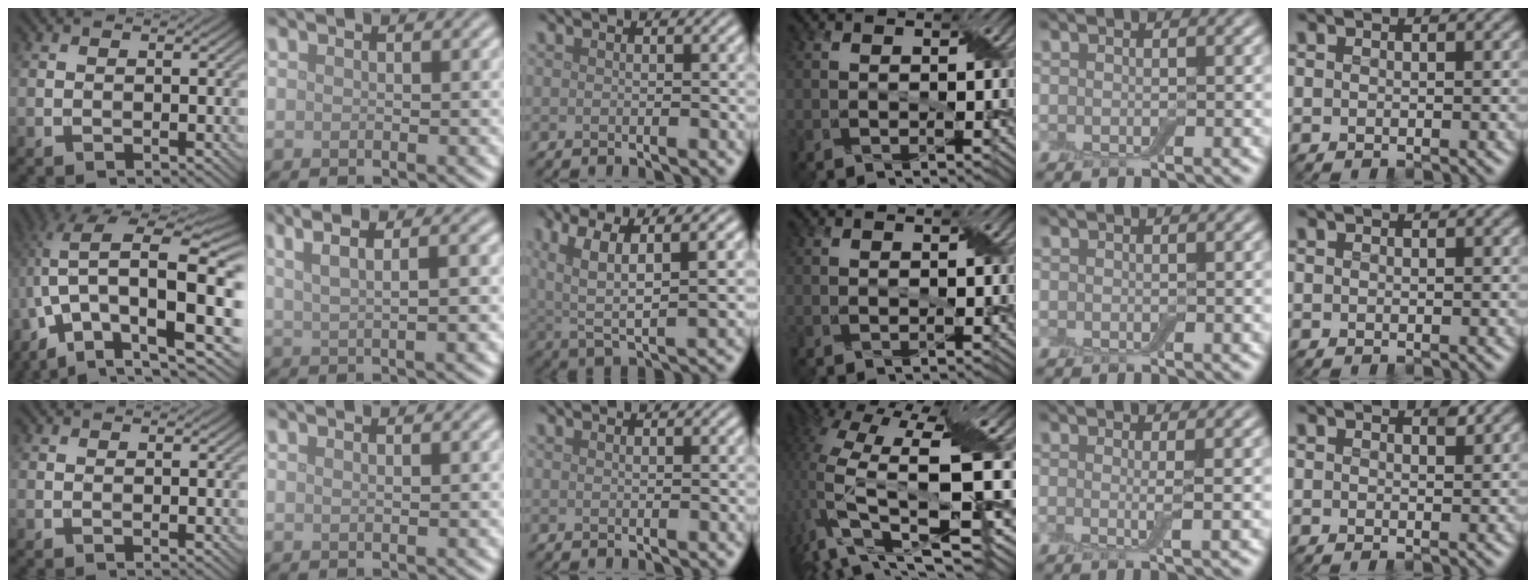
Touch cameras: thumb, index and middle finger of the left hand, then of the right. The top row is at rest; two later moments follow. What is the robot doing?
{"motion": "peel", "object": "bubble wrap"}